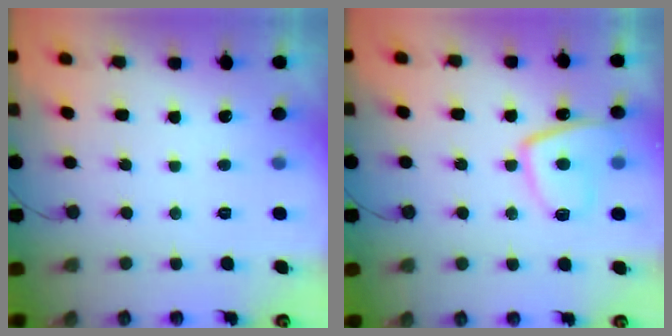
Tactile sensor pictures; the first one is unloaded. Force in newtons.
{"total": 10.8, "press": 10.8, "slide": 1.3}